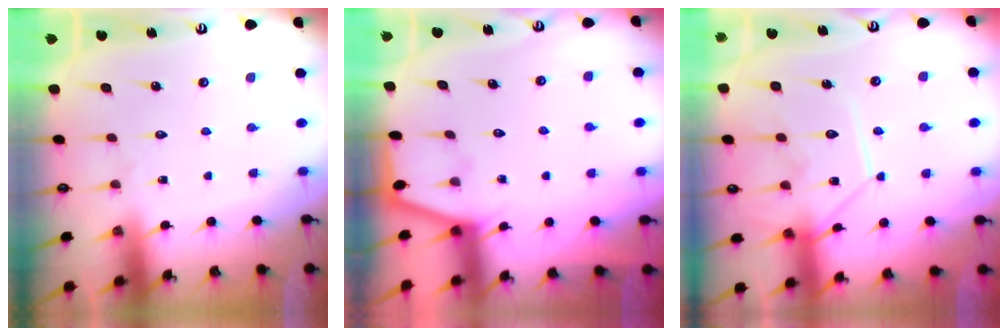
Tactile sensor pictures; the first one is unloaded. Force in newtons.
{"total": 1.6, "press": 1.5, "slide": 0.3}
{"total": 11.2, "press": 11.1, "slide": 1.4}